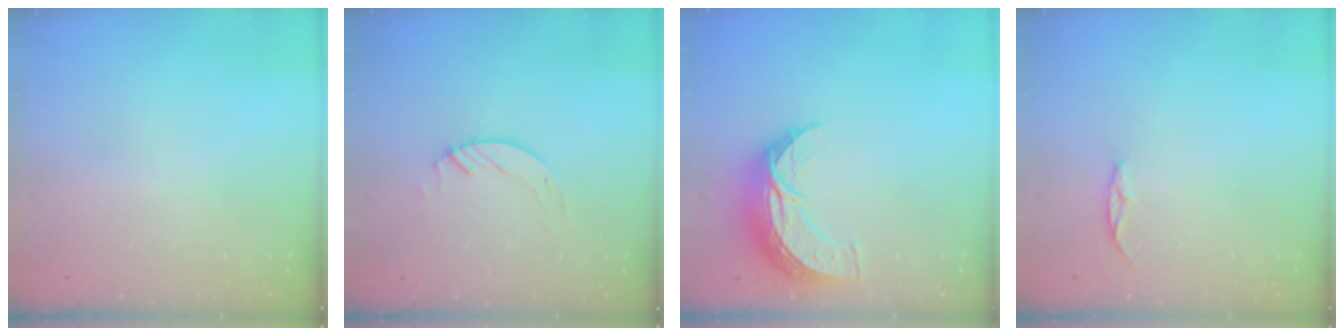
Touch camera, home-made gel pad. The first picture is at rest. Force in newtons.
{"total": 3.4, "press": 3.4, "slide": 0.3}
{"total": 10.9, "press": 10.9, "slide": 0.7}
{"total": 4.1, "press": 4.1, "slide": 0.5}